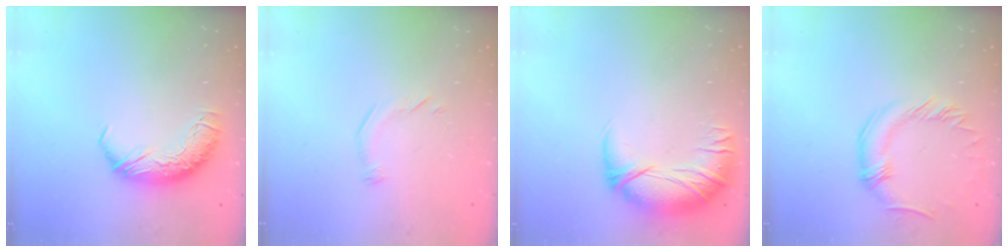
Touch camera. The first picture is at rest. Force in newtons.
{"total": 5.0, "press": 4.9, "slide": 1.0}
{"total": 2.9, "press": 0.1, "slide": 2.9}
{"total": 0.0}